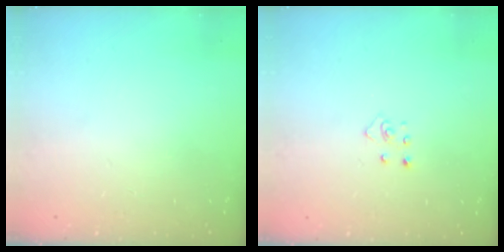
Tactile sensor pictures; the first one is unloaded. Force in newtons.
{"total": 2.8, "press": 2.8, "slide": 0.3}